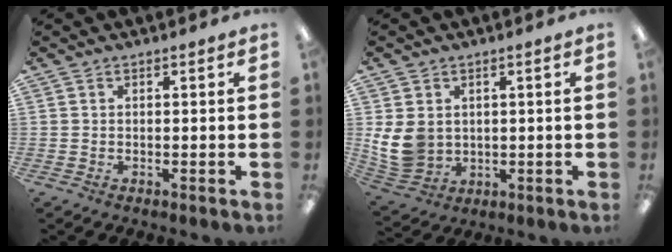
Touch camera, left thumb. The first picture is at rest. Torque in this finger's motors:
{"motor_torque": [0.00, 0.35, 0.42, -0.42, 0.04]}